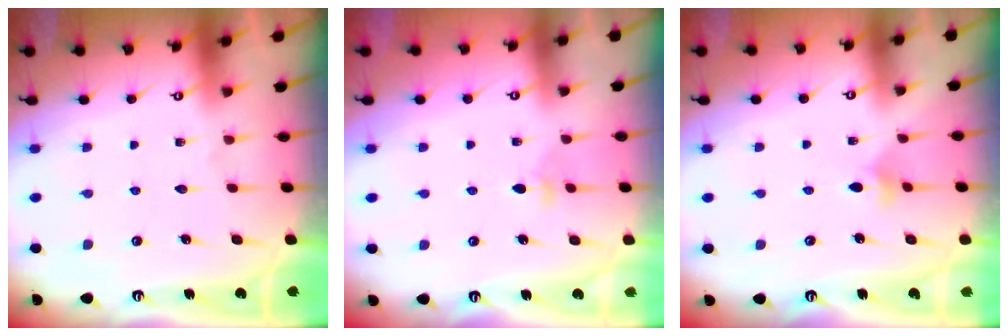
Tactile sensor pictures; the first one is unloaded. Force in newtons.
{"total": 3.7, "press": 3.7, "slide": 0.8}
{"total": 4.7, "press": 4.6, "slide": 0.7}